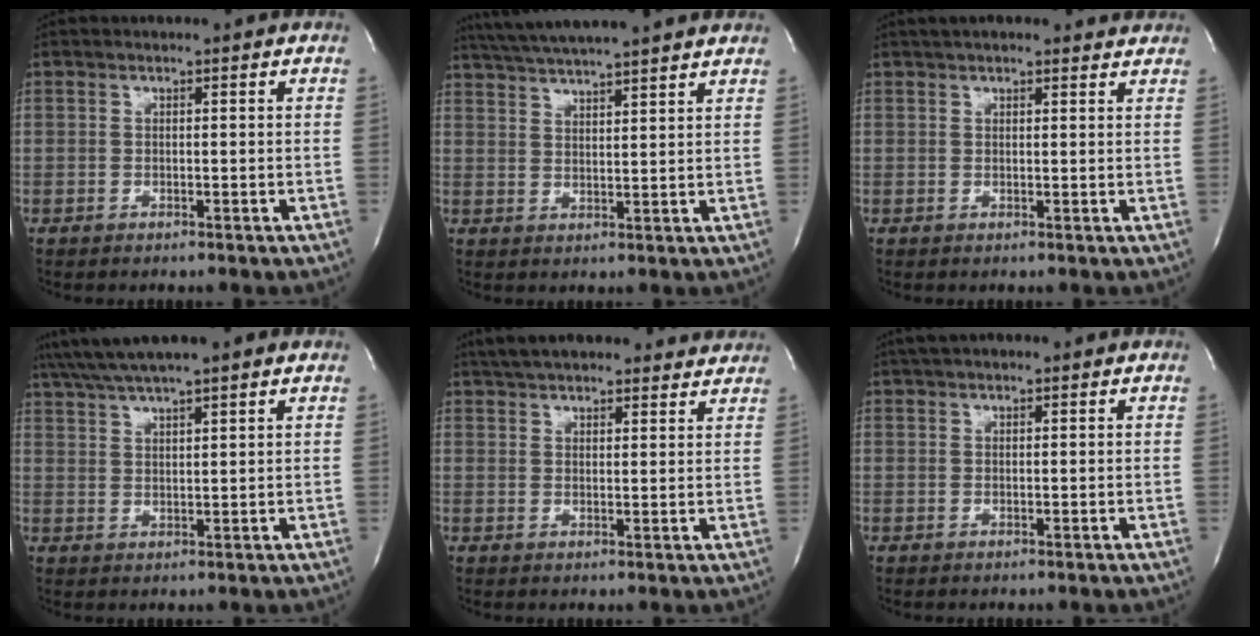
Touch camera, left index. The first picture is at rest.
{"total": 16.5, "force": [14.5, 1.0, 7.9], "torque": [-0.141, 0.037, 0.209]}
{"total": 8.6, "force": [7.7, 2.1, 3.3], "torque": [-0.040, 0.024, 0.091]}
{"total": 10.2, "force": [8.5, 0.5, 5.7], "torque": [-0.106, 0.037, 0.129]}
{"total": 17.8, "force": [16.1, 4.2, 6.3], "torque": [-0.097, 0.030, 0.215]}
{"total": 4.3, "force": [3.4, 1.0, 2.4], "torque": [-0.041, 0.032, 0.056]}